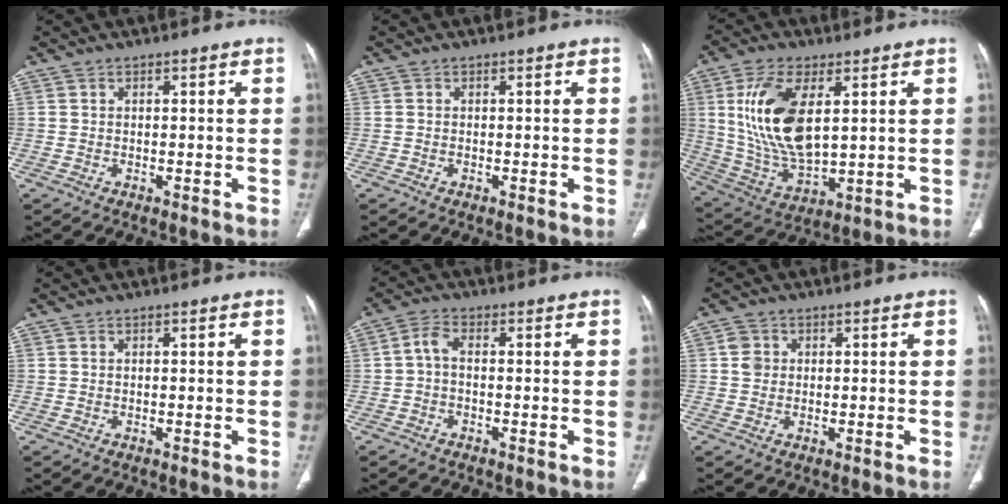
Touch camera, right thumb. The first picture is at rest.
{"total": 0.0}
{"total": 17.0, "force": [4.3, 8.3, 14.3], "torque": [-0.282, -0.021, 0.093]}
{"total": 0.0}
{"total": 3.0, "force": [-0.4, 1.6, 2.5], "torque": [-0.050, 0.013, -0.014]}
{"total": 2.8, "force": [0.5, 2.5, 1.1], "torque": [-0.009, 0.003, 0.008]}